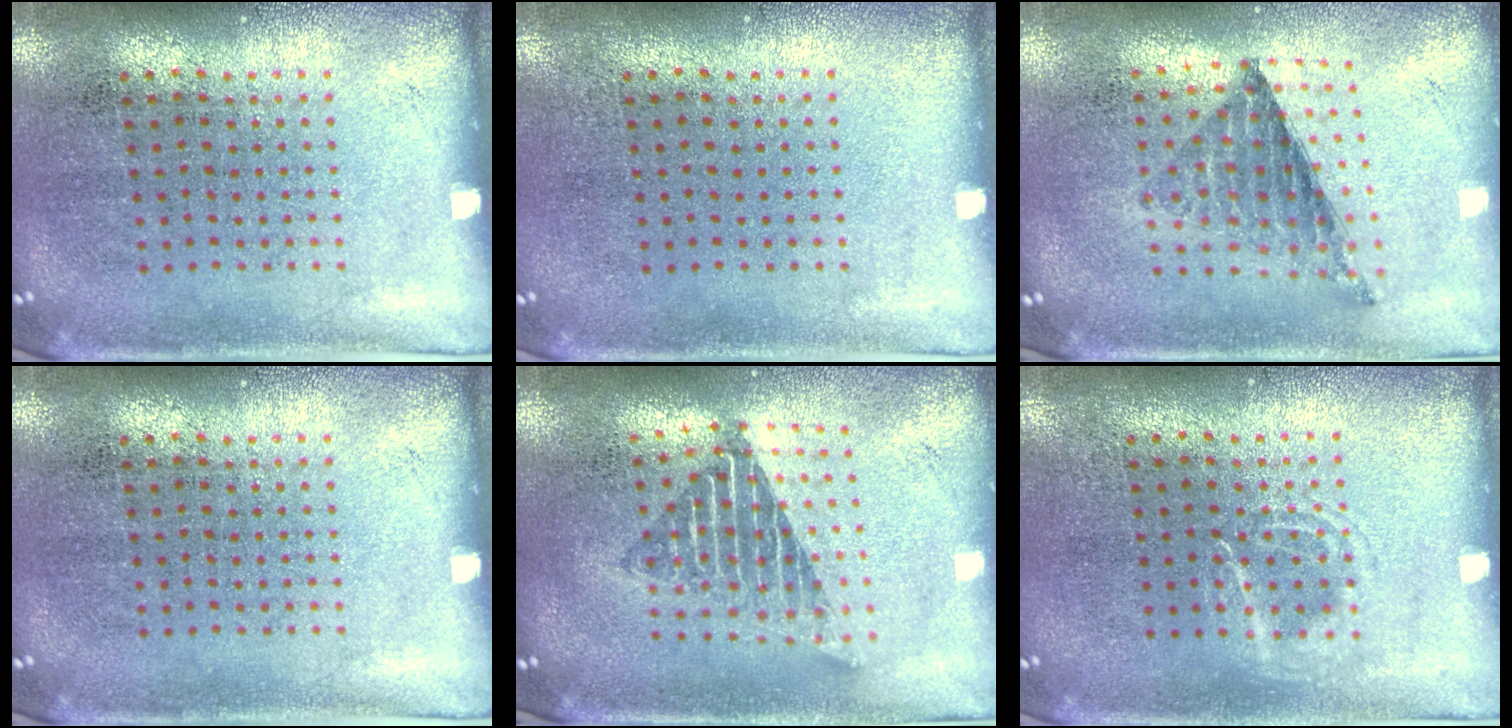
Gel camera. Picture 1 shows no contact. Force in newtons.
{"total": 0.0}
{"total": 0.7, "press": 0.7, "slide": 0.1}
{"total": 0.0}
{"total": 1.7, "press": 1.3, "slide": 1.0}
{"total": 1.4, "press": 1.4, "slide": 0.2}